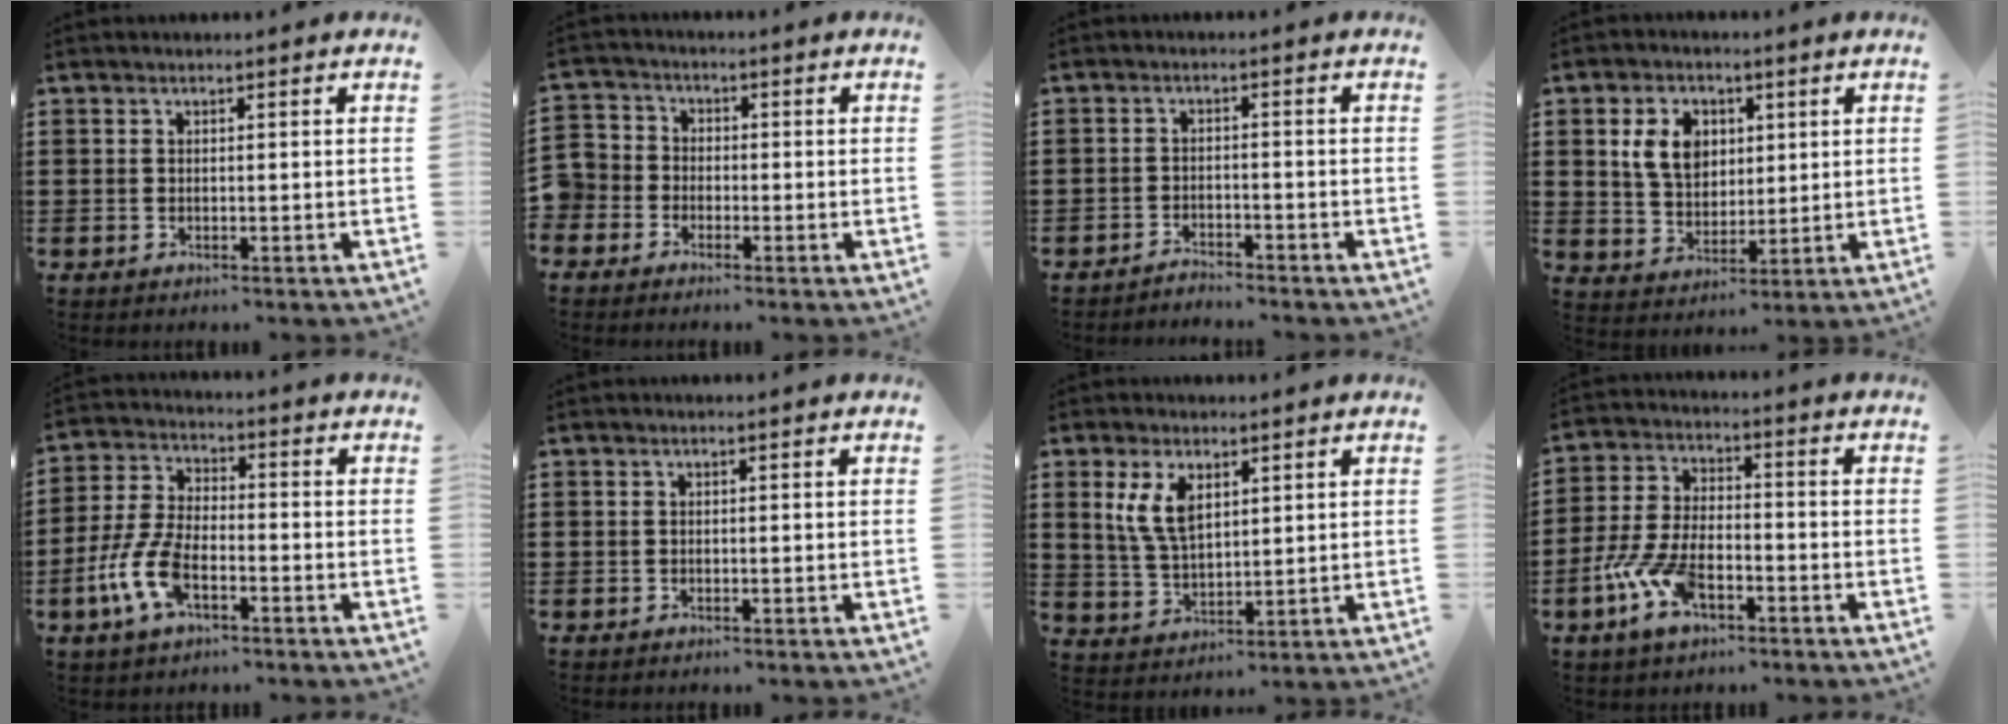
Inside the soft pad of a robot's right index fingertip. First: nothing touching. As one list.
[{"total": 3.2, "force": [-2.1, 2.4, 0.0], "torque": [-0.032, -0.001, -0.054]}, {"total": 2.4, "force": [-2.4, 0.0, -0.2], "torque": [-0.005, 0.001, -0.054]}, {"total": 7.5, "force": [2.3, 5.6, 4.5], "torque": [-0.109, 0.014, 0.037]}, {"total": 8.4, "force": [-3.6, 3.7, 6.5], "torque": [-0.172, -0.014, -0.074]}, {"total": 0.0}, {"total": 6.3, "force": [2.6, 3.1, 4.8], "torque": [-0.112, 0.004, 0.044]}, {"total": 8.9, "force": [-4.3, 4.0, 6.8], "torque": [-0.174, -0.011, -0.083]}]